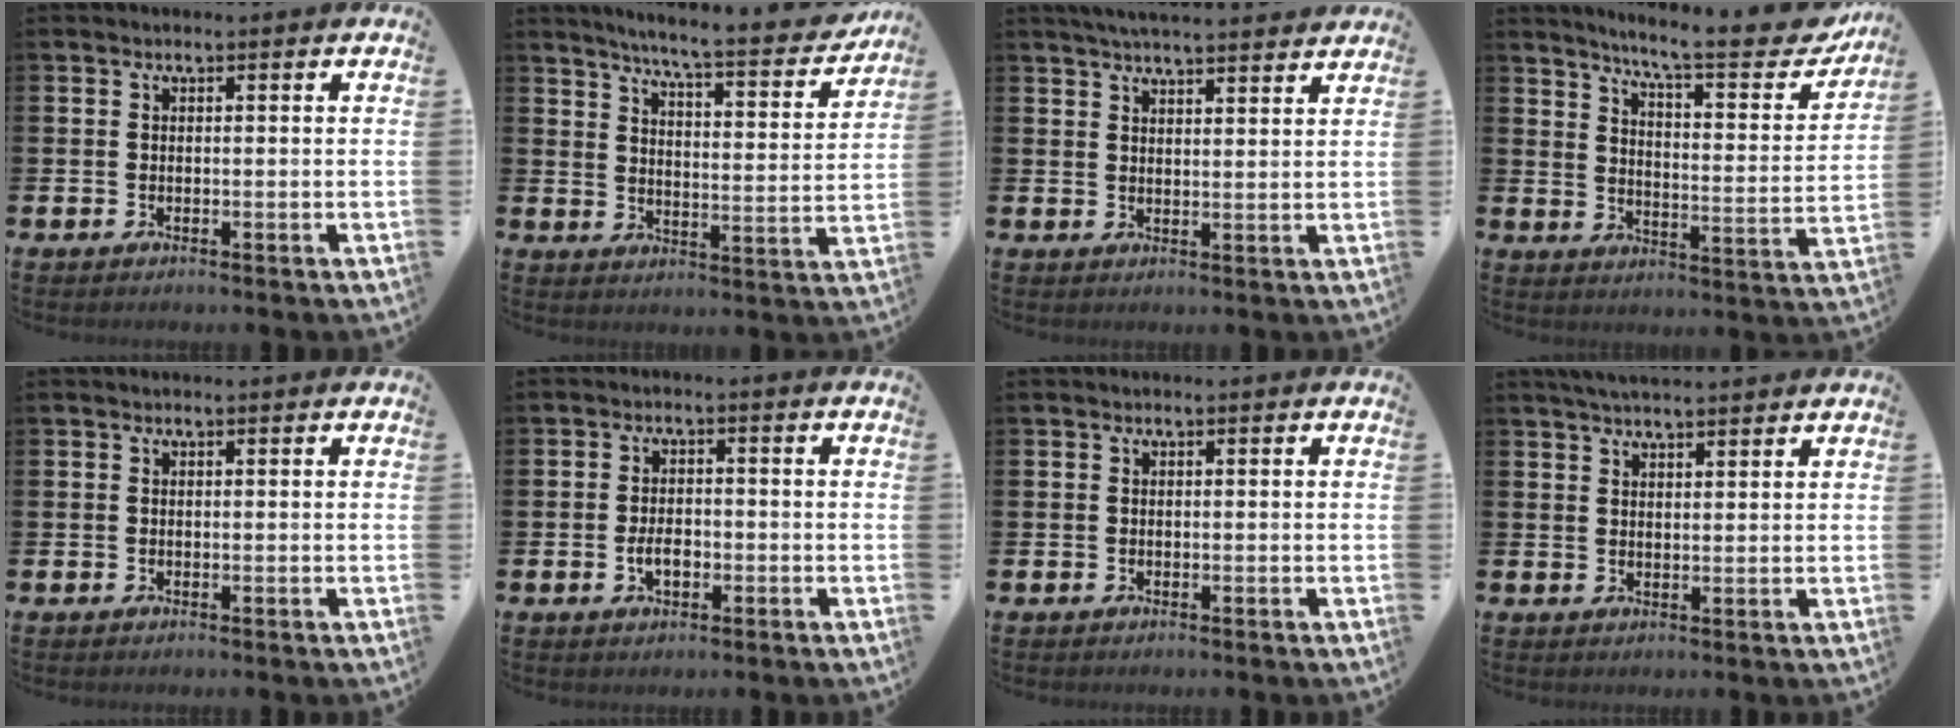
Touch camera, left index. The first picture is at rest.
{"total": 6.4, "force": [5.9, -0.1, 2.4], "torque": [-0.057, -0.052, 0.094]}
{"total": 4.1, "force": [4.0, -0.1, 0.9], "torque": [-0.026, -0.017, 0.072]}
{"total": 8.9, "force": [7.6, 1.3, 4.4], "torque": [-0.095, -0.052, 0.122]}
{"total": 0.0}
{"total": 2.9, "force": [-0.7, 1.7, 2.2], "torque": [-0.029, -0.001, -0.017]}
{"total": 0.0}
{"total": 3.3, "force": [3.2, 0.2, 0.8], "torque": [-0.023, -0.008, 0.059]}